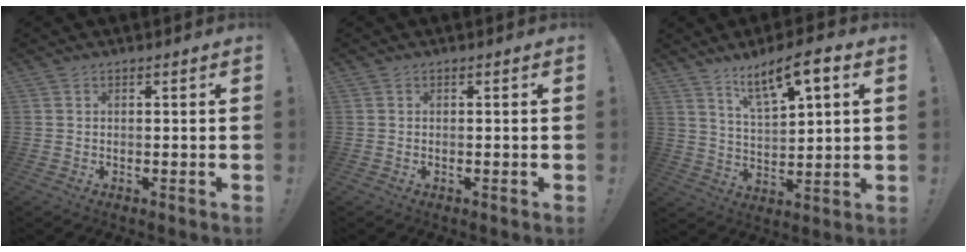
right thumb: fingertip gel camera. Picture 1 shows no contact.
{"total": 0.0}
{"total": 10.7, "force": [6.5, 2.9, 8.1], "torque": [-0.135, -0.027, 0.108]}